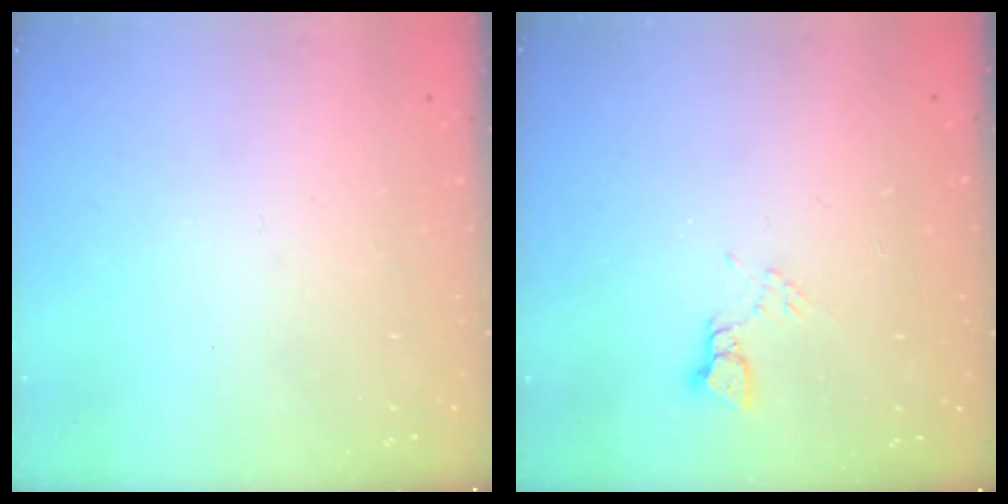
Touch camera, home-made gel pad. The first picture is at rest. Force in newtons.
{"total": 2.5, "press": 2.5, "slide": 0.3}